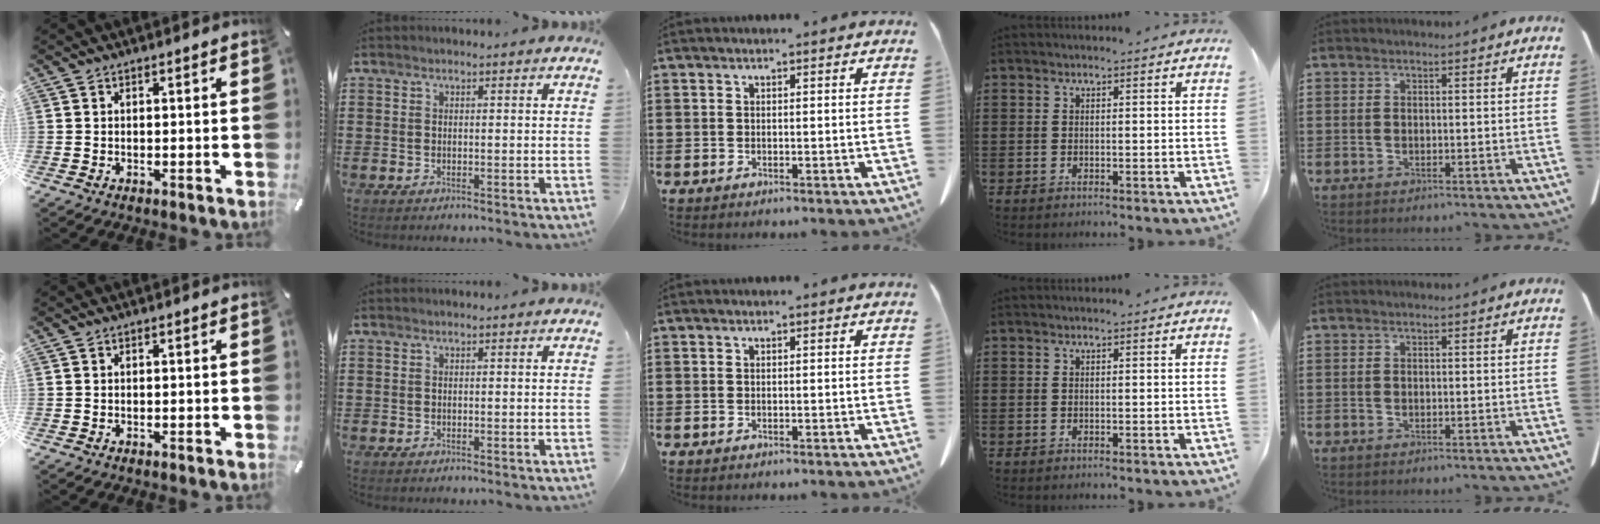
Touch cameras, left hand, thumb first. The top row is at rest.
{}